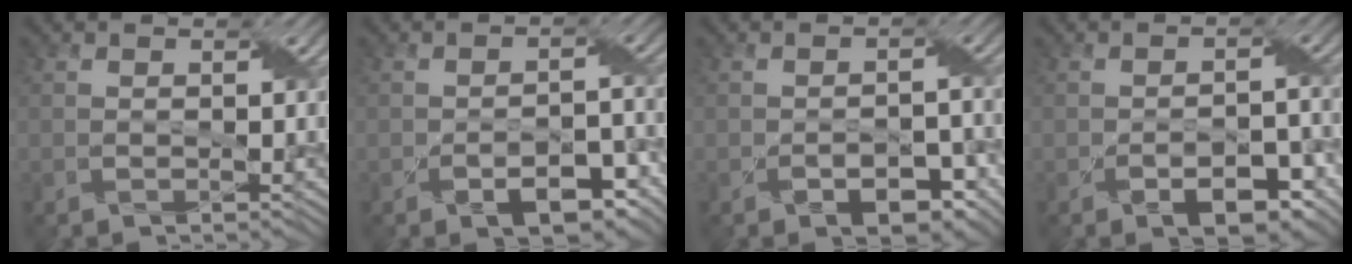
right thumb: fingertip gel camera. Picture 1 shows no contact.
{"total": 6.2, "force": [-3.2, 3.2, 4.3], "torque": [-0.062, -0.007, -0.042]}
{"total": 4.8, "force": [-2.5, 2.8, 3.1], "torque": [-0.042, -0.007, -0.031]}
{"total": 5.8, "force": [-3.0, 2.9, 4.0], "torque": [-0.056, -0.006, -0.038]}